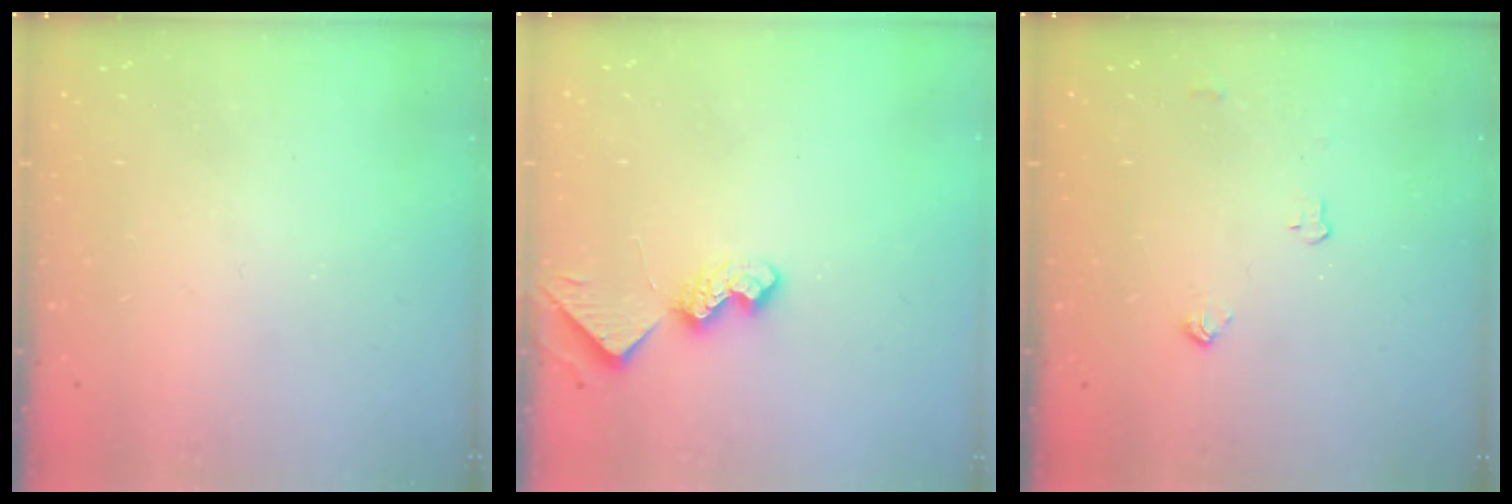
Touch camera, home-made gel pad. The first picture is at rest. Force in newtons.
{"total": 8.5, "press": 8.4, "slide": 0.7}
{"total": 3.9, "press": 3.8, "slide": 0.6}